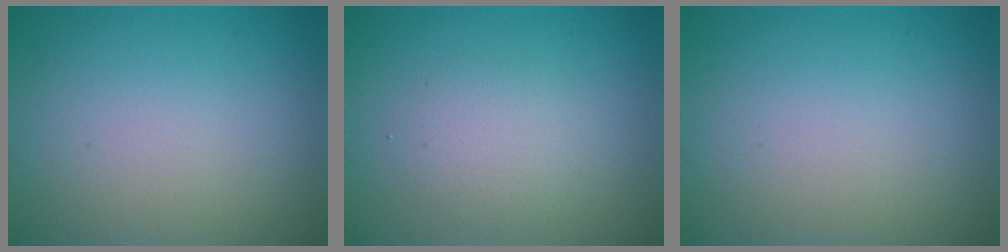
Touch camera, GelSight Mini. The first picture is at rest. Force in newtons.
{"total": 2.0, "press": 2.0, "slide": 0.2}
{"total": 1.6, "press": 1.6, "slide": 0.0}